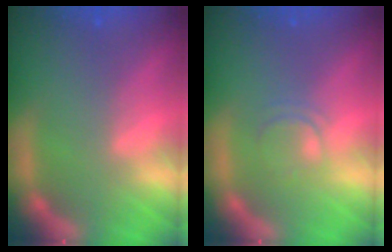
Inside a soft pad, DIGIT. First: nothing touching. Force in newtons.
{"total": 2.0}